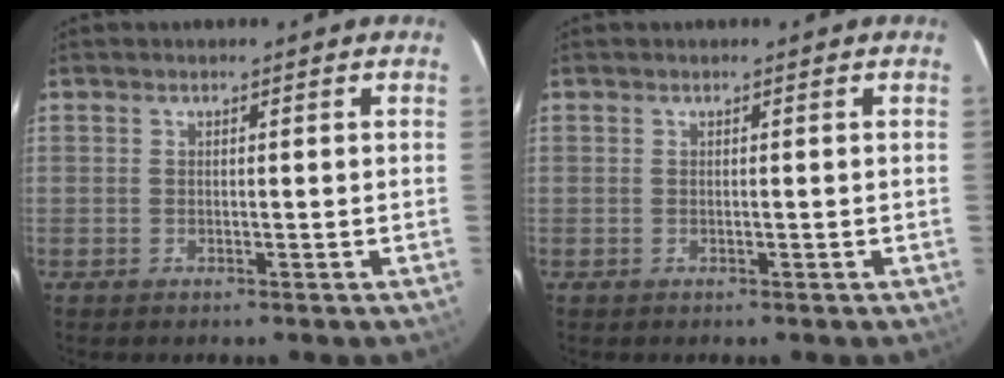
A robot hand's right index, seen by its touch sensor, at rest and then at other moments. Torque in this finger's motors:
{"motor_torque": [0.00, 0.00, 0.00, 0.01]}